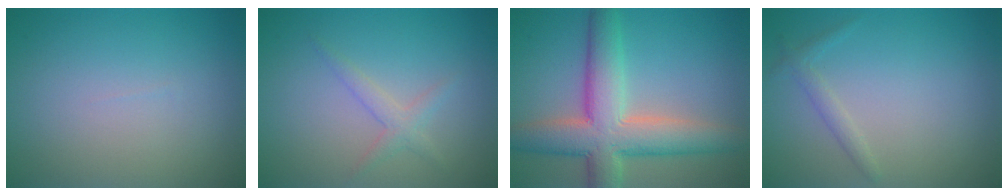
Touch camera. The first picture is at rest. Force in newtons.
{"total": 1.6, "press": 1.6, "slide": 0.1}
{"total": 8.3, "press": 8.3, "slide": 0.8}
{"total": 1.3, "press": 1.3, "slide": 0.1}